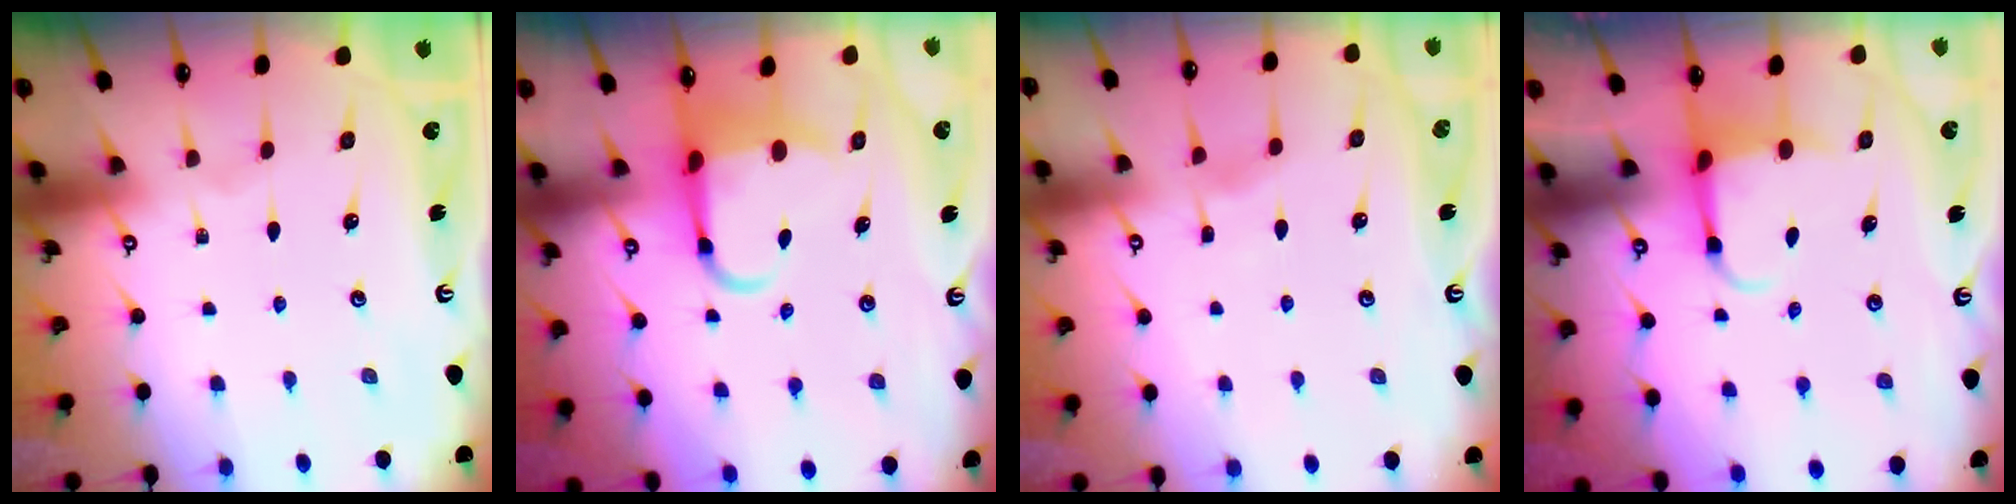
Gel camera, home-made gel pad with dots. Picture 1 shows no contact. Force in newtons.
{"total": 5.6, "press": 5.4, "slide": 1.6}
{"total": 2.2, "press": 2.2, "slide": 0.3}
{"total": 3.9, "press": 3.7, "slide": 1.3}